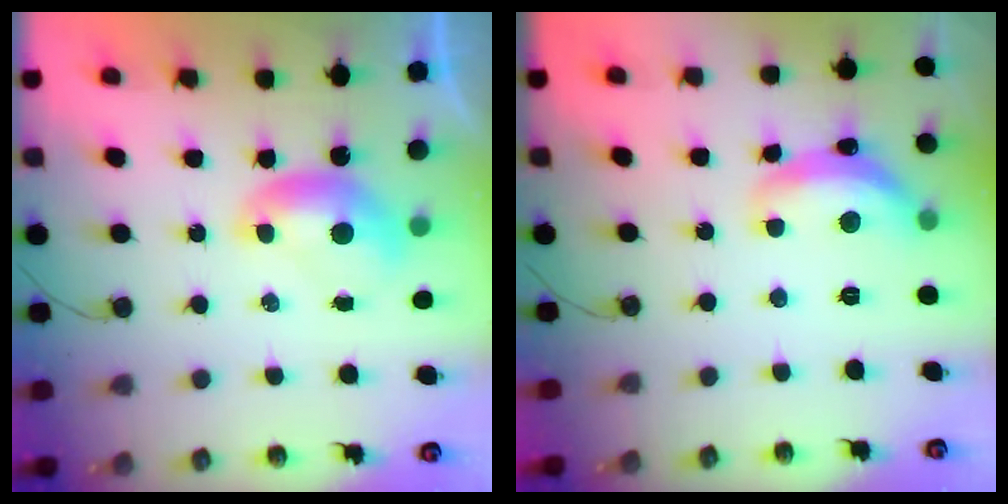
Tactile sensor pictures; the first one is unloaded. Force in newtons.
{"total": 7.2, "press": 7.2, "slide": 0.7}